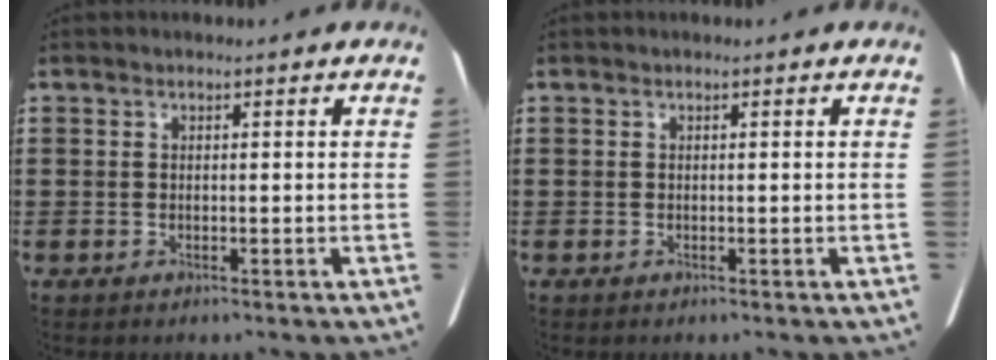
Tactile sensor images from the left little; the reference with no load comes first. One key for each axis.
{"total": 0.0}